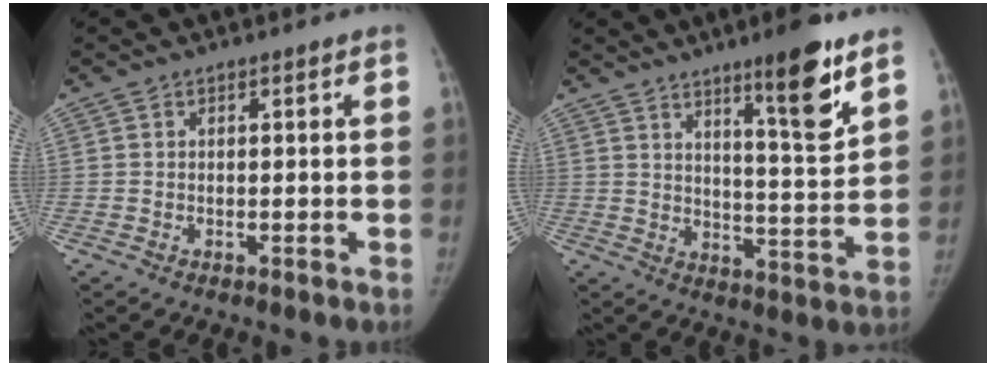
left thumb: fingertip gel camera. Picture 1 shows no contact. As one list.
[{"total": 11.8, "force": [7.4, 1.7, 9.0], "torque": [-0.119, -0.055, 0.114]}]